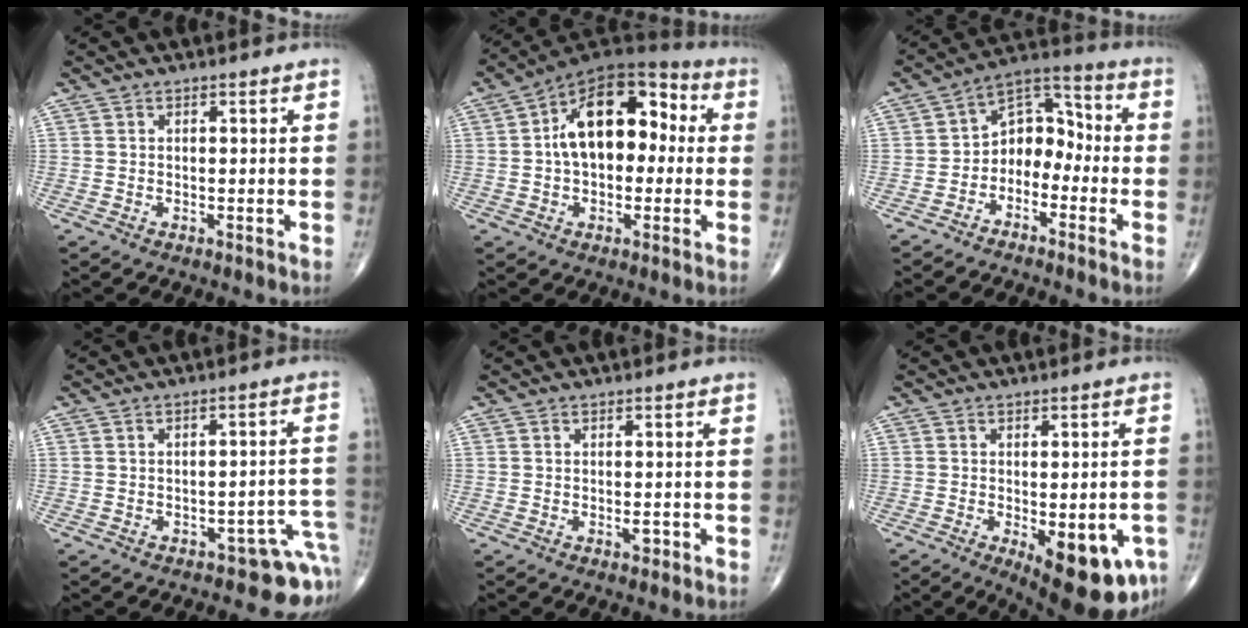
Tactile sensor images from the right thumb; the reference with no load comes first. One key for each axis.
{"total": 16.6, "fx": 1.6, "fy": 10.1, "fz": 13.1, "tx": -0.171, "ty": 0.046, "tz": 0.013}
{"total": 9.0, "fx": -3.2, "fy": 6.5, "fz": 5.3, "tx": -0.051, "ty": 0.063, "tz": -0.073}
{"total": 7.1, "fx": -4.4, "fy": 3.8, "fz": 4.0, "tx": -0.003, "ty": 0.059, "tz": -0.055}
{"total": 1.4, "fx": -0.5, "fy": 0.6, "fz": 1.1, "tx": -0.016, "ty": -0.001, "tz": -0.007}
{"total": 14.7, "fx": -5.5, "fy": 5.9, "fz": 12.3, "tx": -0.124, "ty": -0.001, "tz": -0.056}